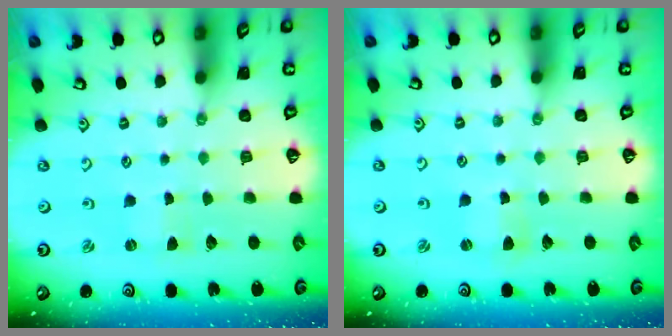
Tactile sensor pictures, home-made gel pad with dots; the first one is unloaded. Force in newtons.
{"total": 1.4, "press": 1.4, "slide": 0.2}